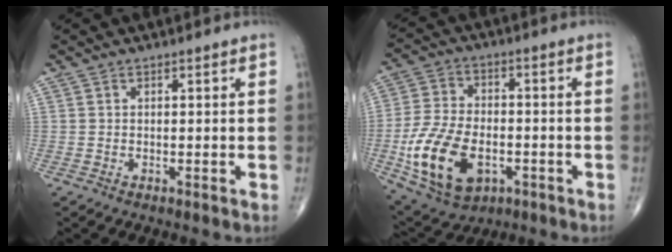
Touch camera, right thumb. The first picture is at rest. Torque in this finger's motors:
{"motor_torque": [-0.13, 0.87, 0.73, 0.19, 0.20]}